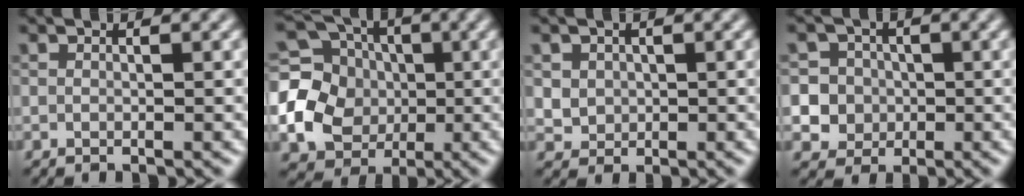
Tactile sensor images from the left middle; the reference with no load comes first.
{"total": 7.6, "force": [-0.6, 6.8, 3.3], "torque": [-0.062, -0.008, -0.028]}
{"total": 2.1, "force": [0.5, 1.9, 0.7], "torque": [-0.020, -0.004, 0.025]}
{"total": 7.2, "force": [0.0, 7.0, 1.8], "torque": [-0.034, 0.022, -0.011]}